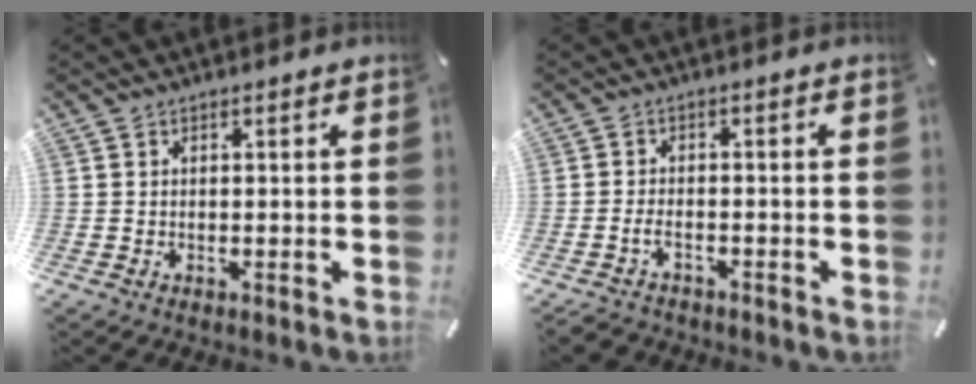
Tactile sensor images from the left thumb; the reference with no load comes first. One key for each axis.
{"total": 3.0, "fx": -2.0, "fy": 1.5, "fz": 1.7, "tx": -0.044, "ty": 0.007, "tz": -0.043}